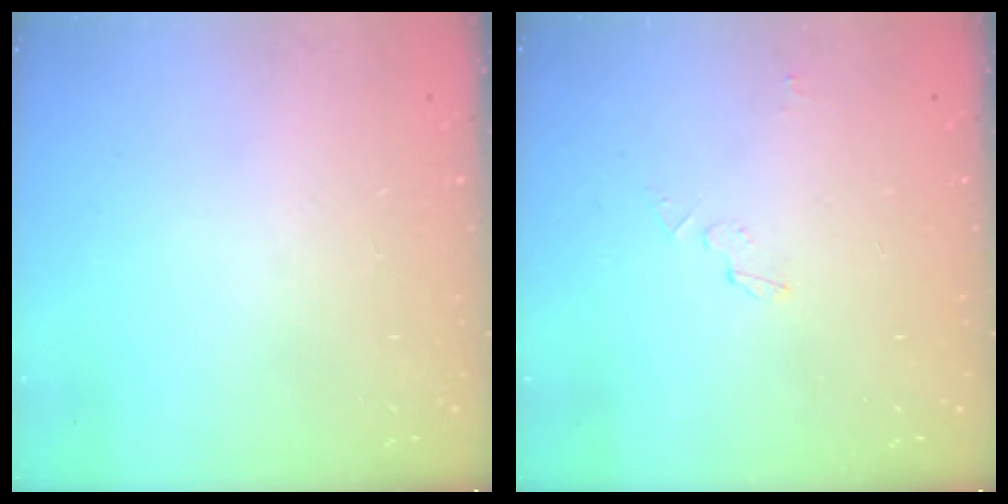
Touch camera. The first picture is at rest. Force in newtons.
{"total": 3.2, "press": 3.2, "slide": 0.2}